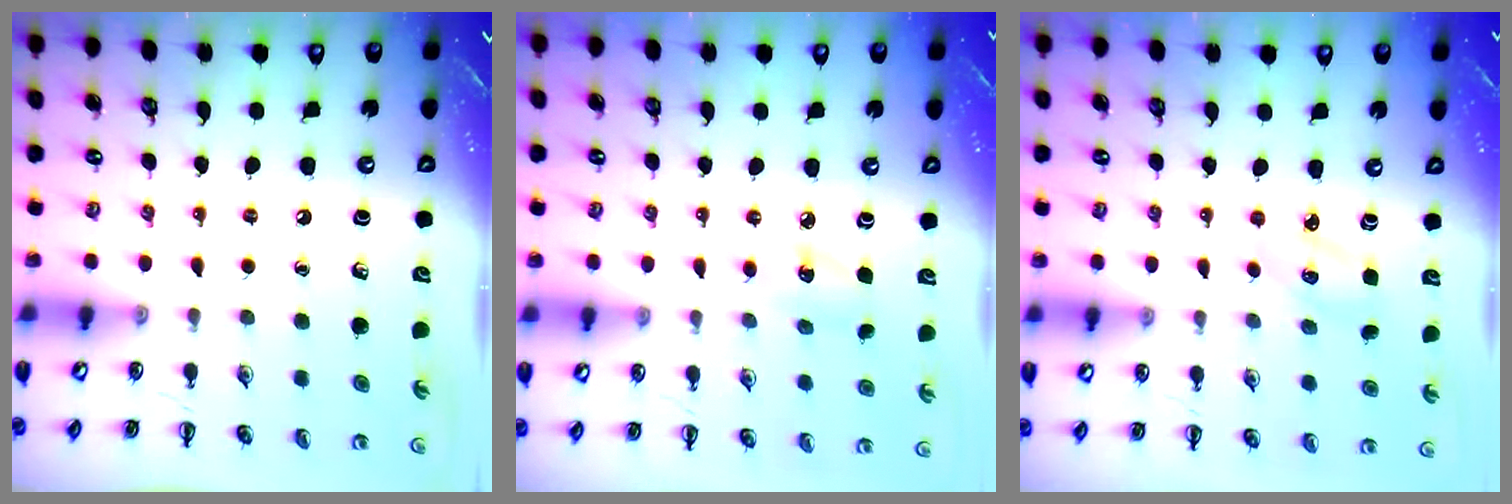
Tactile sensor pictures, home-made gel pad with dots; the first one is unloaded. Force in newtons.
{"total": 5.6, "press": 5.4, "slide": 1.4}
{"total": 3.5, "press": 3.3, "slide": 1.1}